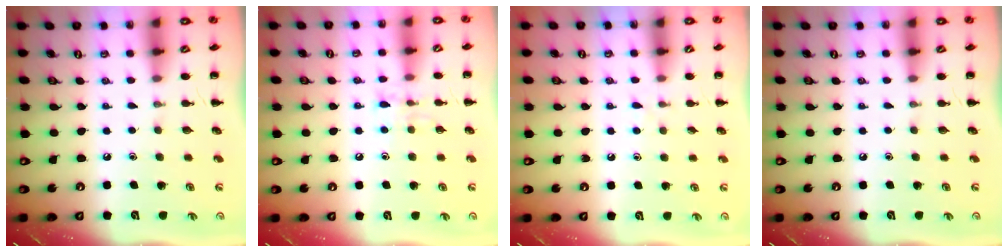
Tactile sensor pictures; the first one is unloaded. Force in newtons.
{"total": 6.4, "press": 6.3, "slide": 1.1}
{"total": 4.3, "press": 4.1, "slide": 1.6}
{"total": 0.0}